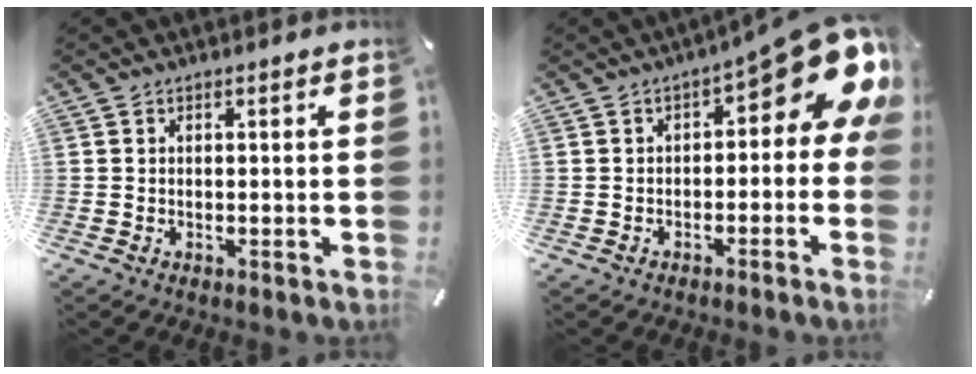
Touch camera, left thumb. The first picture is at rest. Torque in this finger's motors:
{"motor_torque": [2.36, 2.64, 1.50, -1.27, 0.14]}